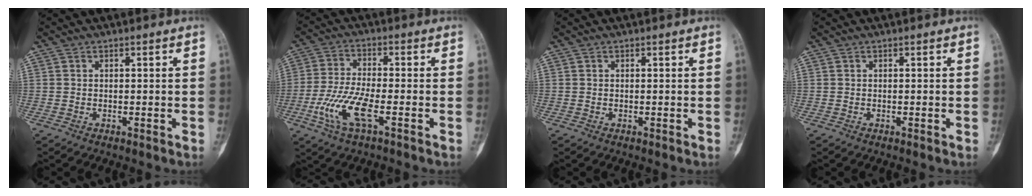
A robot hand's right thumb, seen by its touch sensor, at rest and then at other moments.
{"total": 9.7, "force": [-3.6, 3.0, 8.5], "torque": [-0.197, 0.008, -0.071]}
{"total": 0.0}
{"total": 0.0}